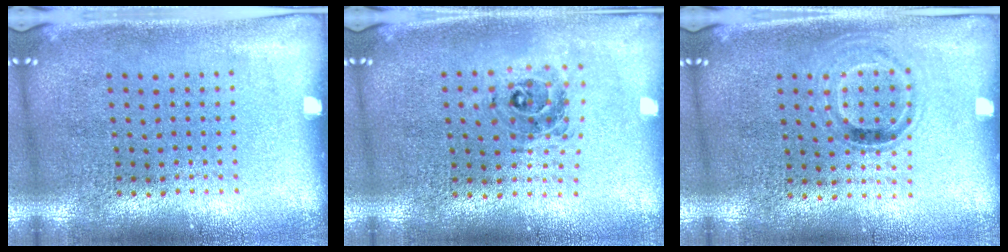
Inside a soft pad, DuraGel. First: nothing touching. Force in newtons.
{"total": 0.6, "press": 0.6, "slide": 0.2}
{"total": 0.9, "press": 0.8, "slide": 0.3}